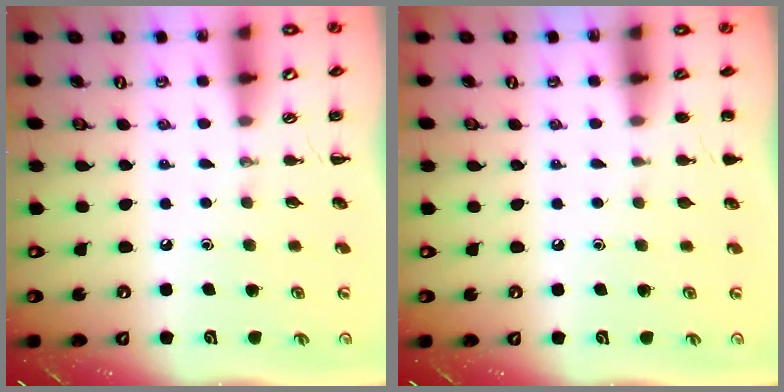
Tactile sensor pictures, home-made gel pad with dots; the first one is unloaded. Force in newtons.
{"total": 1.2, "press": 1.2, "slide": 0.1}